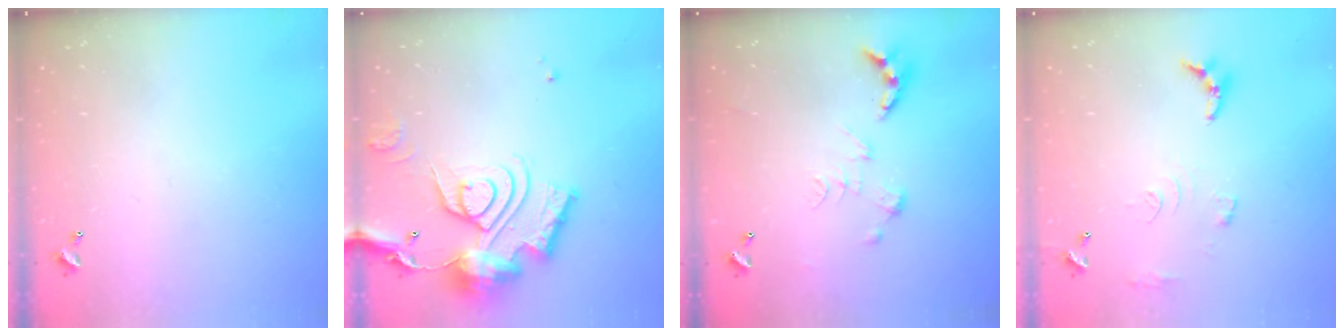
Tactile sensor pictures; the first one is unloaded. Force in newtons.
{"total": 21.9, "press": 21.7, "slide": 2.3}
{"total": 0.8, "press": 0.8, "slide": 0.3}
{"total": 10.1, "press": 10.0, "slide": 0.8}